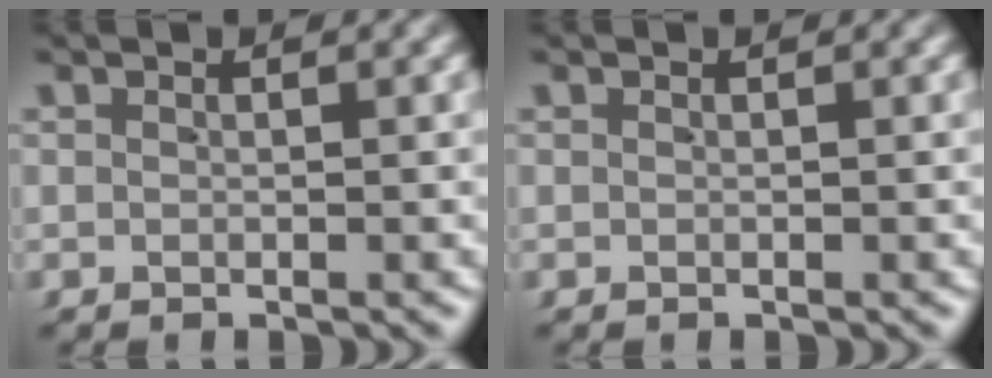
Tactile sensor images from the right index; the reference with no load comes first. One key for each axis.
{"total": 0.0}